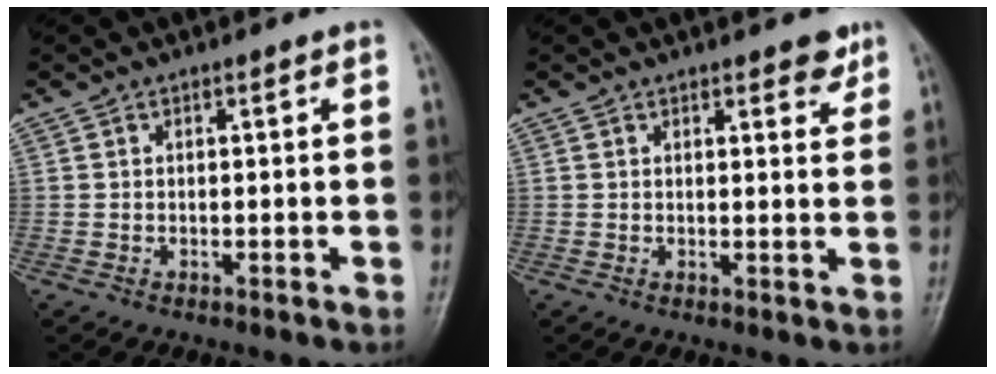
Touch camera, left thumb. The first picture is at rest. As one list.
[{"total": 3.5, "force": [2.4, 1.5, 2.1], "torque": [-0.007, -0.012, 0.028]}]